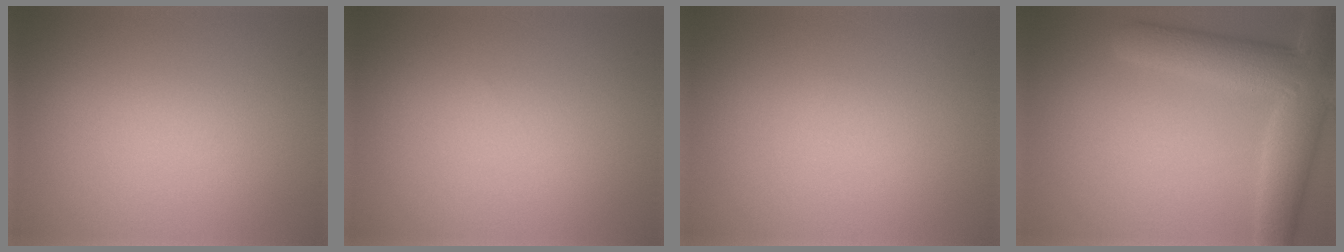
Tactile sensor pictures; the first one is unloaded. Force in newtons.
{"total": 0.0}
{"total": 0.0}
{"total": 7.9, "press": 7.9, "slide": 0.3}